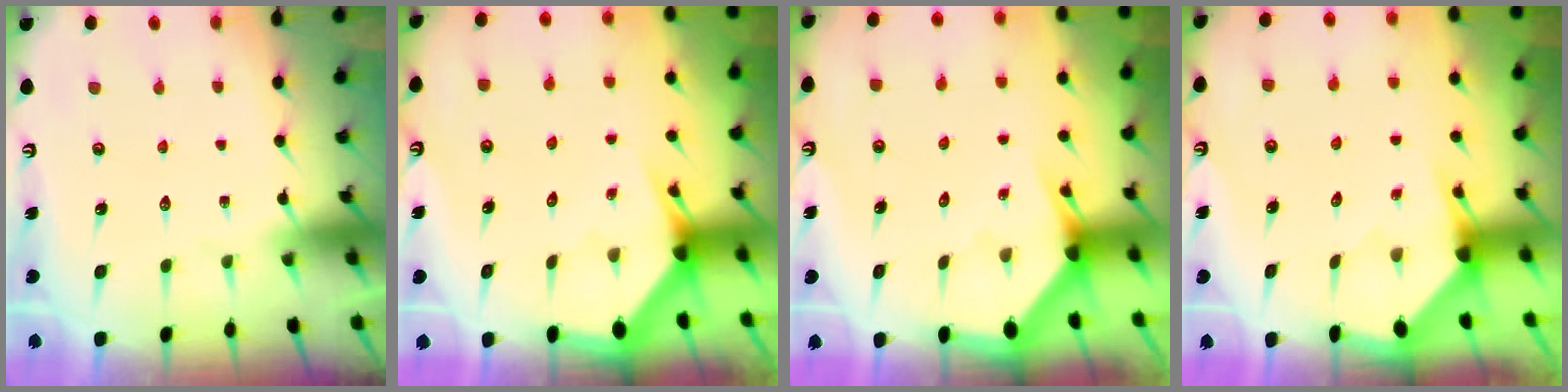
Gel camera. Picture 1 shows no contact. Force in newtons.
{"total": 3.1, "press": 3.1, "slide": 0.0}
{"total": 2.8, "press": 2.8, "slide": 0.2}
{"total": 2.7, "press": 2.7, "slide": 0.2}